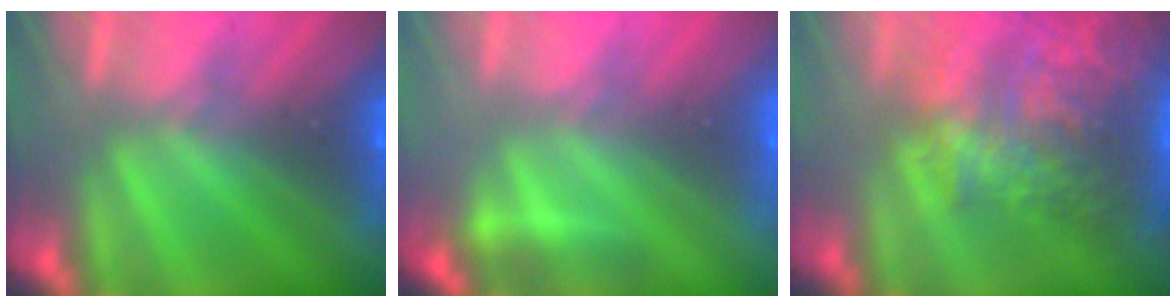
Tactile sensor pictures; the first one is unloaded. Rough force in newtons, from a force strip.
{"total": 2.5}
{"total": 9.5}